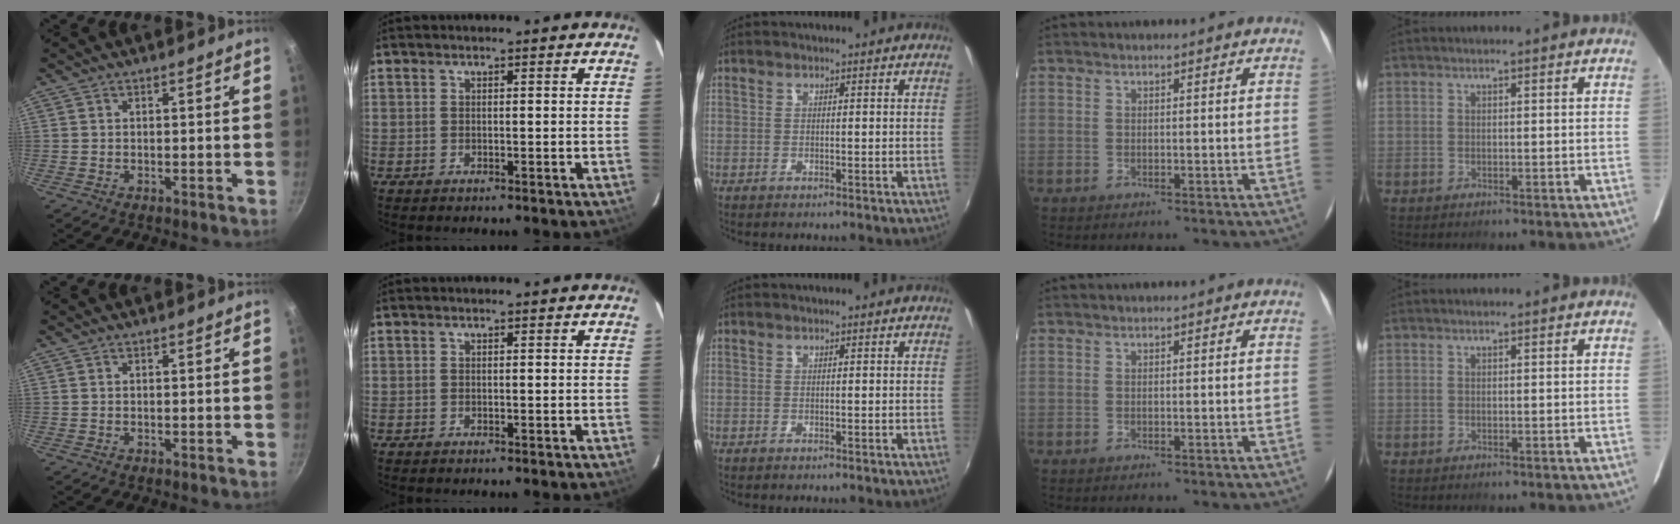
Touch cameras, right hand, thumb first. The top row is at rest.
{}